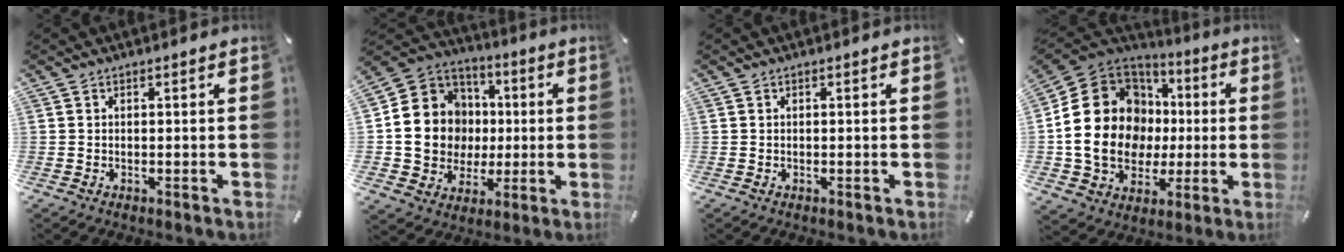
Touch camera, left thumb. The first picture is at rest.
{"total": 15.8, "force": [-0.3, 14.8, 5.7], "torque": [-0.118, 0.001, 0.007]}
{"total": 0.0}
{"total": 22.8, "force": [-0.7, 19.2, 12.2], "torque": [-0.238, 0.002, 0.016]}